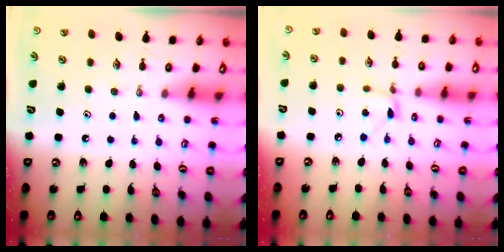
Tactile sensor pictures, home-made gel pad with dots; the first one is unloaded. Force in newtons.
{"total": 3.4, "press": 3.4, "slide": 0.3}